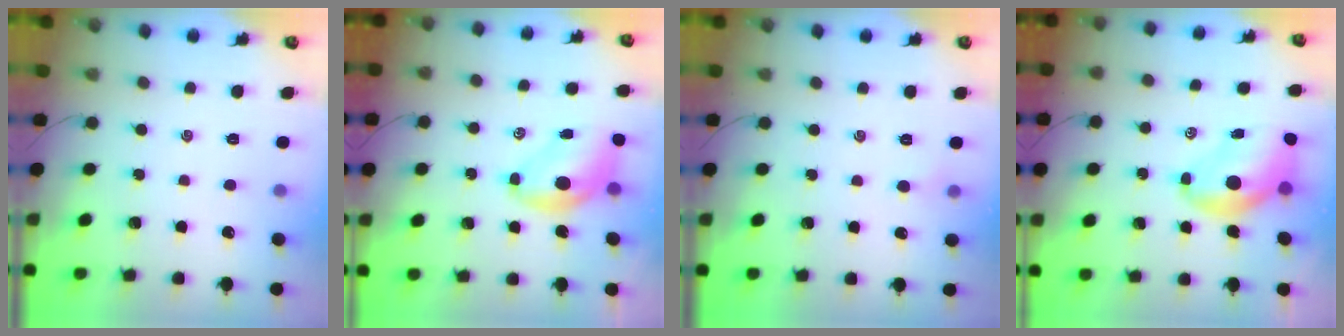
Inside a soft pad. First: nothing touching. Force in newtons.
{"total": 7.8, "press": 7.5, "slide": 1.8}
{"total": 2.6, "press": 2.5, "slide": 0.8}
{"total": 8.5, "press": 8.1, "slide": 2.3}